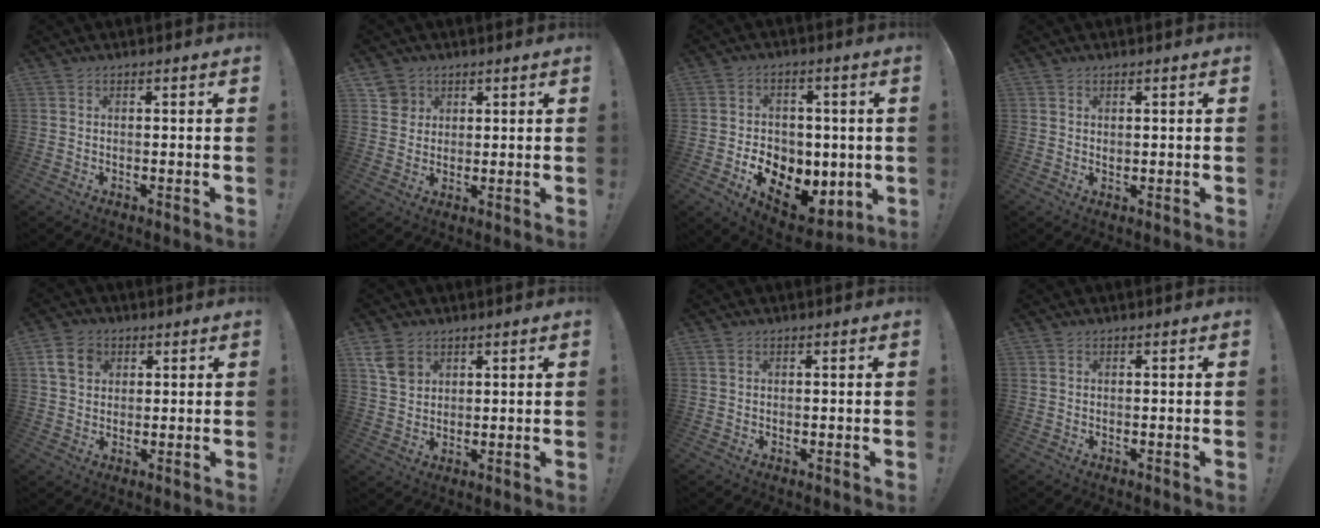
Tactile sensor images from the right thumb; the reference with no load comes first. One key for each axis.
{"total": 4.7, "fx": 2.5, "fy": 4.0, "fz": 0.3, "tx": 0.008, "ty": -0.015, "tz": 0.044}
{"total": 12.3, "fx": -3.9, "fy": 9.6, "fz": 6.7, "tx": -0.087, "ty": 0.020, "tz": -0.056}
{"total": 0.6, "fx": 0.5, "fy": 0.3, "fz": 0.2, "tx": 0.004, "ty": -0.004, "tz": 0.008}
{"total": 8.4, "fx": 3.4, "fy": 6.4, "fz": 4.3, "tx": -0.072, "ty": -0.002, "tz": 0.072}
{"total": 6.3, "fx": 3.3, "fy": 4.7, "fz": 2.7, "tx": -0.039, "ty": -0.011, "tz": 0.067}
{"total": 0.8, "fx": 0.4, "fy": 0.5, "fz": 0.5, "tx": -0.012, "ty": 0.003, "tz": 0.008}
{"total": 0.0}